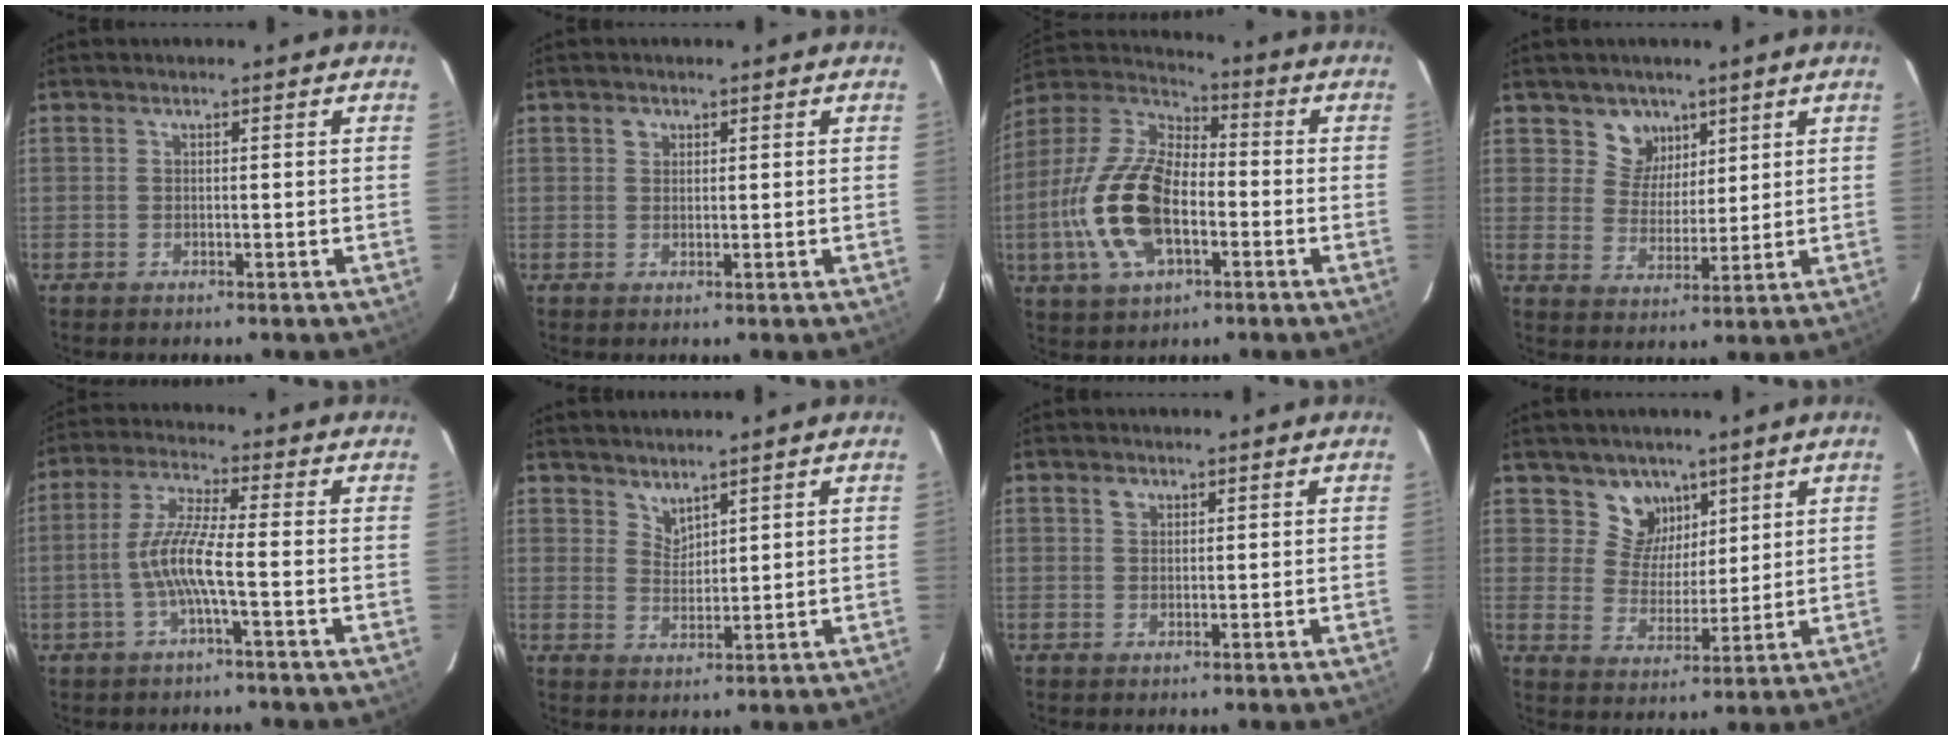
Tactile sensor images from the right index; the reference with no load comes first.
{"total": 1.4, "force": [0.6, 1.2, 0.4], "torque": [-0.005, 0.007, 0.010]}
{"total": 18.4, "force": [-4.4, 9.2, 15.3], "torque": [-0.333, -0.002, -0.084]}
{"total": 6.3, "force": [3.8, 4.9, 0.7], "torque": [-0.005, 0.003, 0.071]}
{"total": 7.8, "force": [-2.2, 0.2, 7.5], "torque": [-0.164, 0.006, -0.043]}
{"total": 3.2, "force": [2.9, 1.1, 0.7], "torque": [-0.010, -0.002, 0.055]}
{"total": 1.6, "force": [0.9, 1.2, 0.6], "torque": [-0.011, 0.006, 0.015]}
{"total": 7.6, "force": [4.9, 5.7, 1.1], "torque": [-0.010, -0.008, 0.091]}